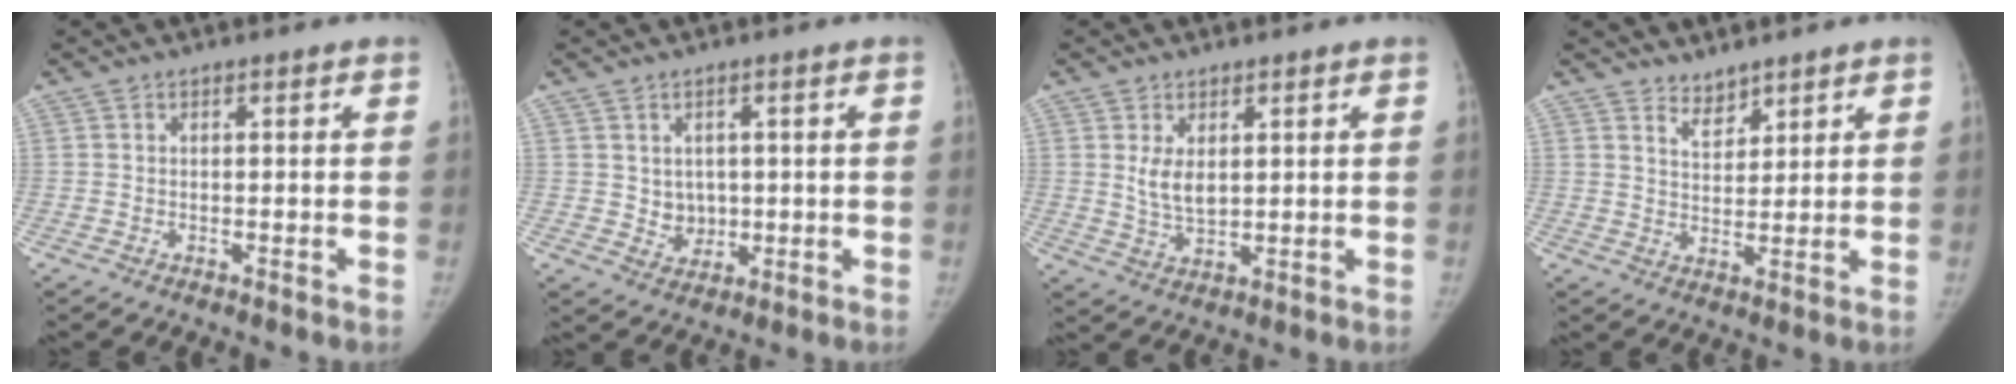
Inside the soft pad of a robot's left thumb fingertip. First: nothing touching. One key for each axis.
{"total": 4.1, "fx": 0.6, "fy": 3.6, "fz": 1.8, "tx": -0.008, "ty": -0.006, "tz": 0.020}
{"total": 5.0, "fx": 1.6, "fy": 2.9, "fz": 3.7, "tx": -0.058, "ty": -0.017, "tz": 0.039}
{"total": 3.7, "fx": 3.3, "fy": 1.7, "fz": 0.6, "tx": 0.009, "ty": -0.029, "tz": 0.059}